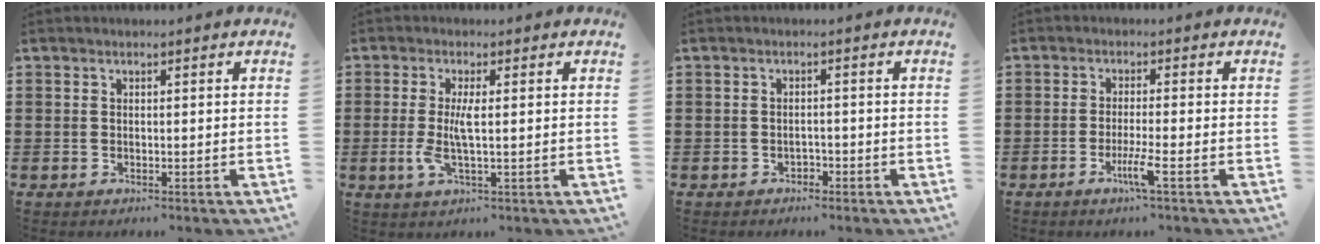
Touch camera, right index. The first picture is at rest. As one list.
[{"total": 4.0, "force": [-0.3, 0.6, 3.9], "torque": [-0.092, -0.010, -0.013]}, {"total": 1.2, "force": [-1.0, 0.5, -0.2], "torque": [-0.002, 0.000, -0.023]}, {"total": 4.2, "force": [-2.1, -0.2, 3.6], "torque": [-0.073, -0.018, -0.040]}]